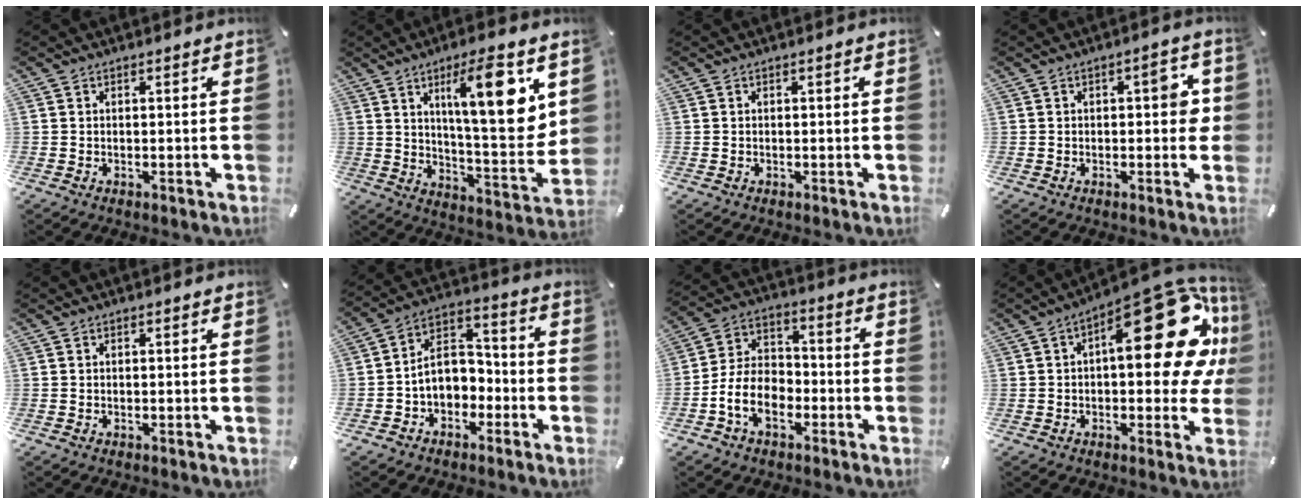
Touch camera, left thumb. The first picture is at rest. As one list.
[{"total": 17.7, "force": [7.5, 4.5, 15.3], "torque": [-0.233, -0.038, 0.108]}, {"total": 0.0}, {"total": 5.5, "force": [0.5, 2.7, 4.8], "torque": [-0.049, -0.001, 0.000]}, {"total": 0.0}, {"total": 8.6, "force": [-2.0, 7.3, 4.1], "torque": [-0.075, 0.011, -0.038]}, {"total": 10.9, "force": [-4.8, 7.4, 6.3], "torque": [-0.146, 0.022, -0.091]}, {"total": 27.2, "force": [7.5, 12.6, 22.8], "torque": [-0.273, -0.055, 0.129]}]